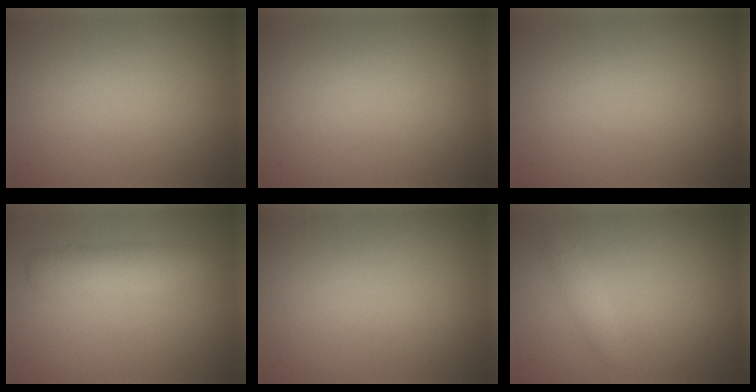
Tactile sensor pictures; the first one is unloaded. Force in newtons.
{"total": 0.0}
{"total": 0.0}
{"total": 2.9, "press": 2.9, "slide": 0.1}
{"total": 0.0}
{"total": 1.1, "press": 1.1, "slide": 0.0}